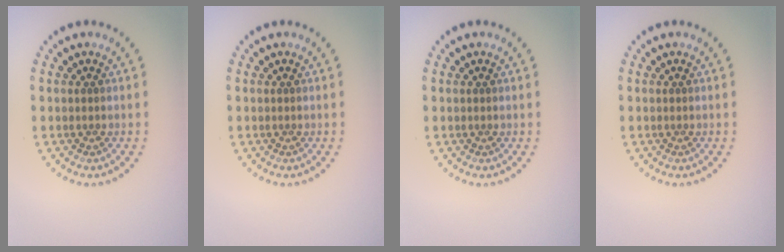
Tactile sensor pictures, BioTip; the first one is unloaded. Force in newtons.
{"total": 0.0}
{"total": 0.0}
{"total": 0.0}